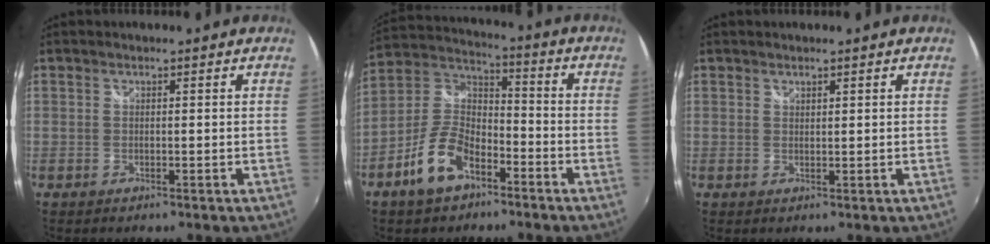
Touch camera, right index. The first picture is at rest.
{"total": 12.0, "force": [-6.7, 6.4, 7.6], "torque": [-0.161, 0.014, -0.120]}
{"total": 0.7, "force": [0.7, 0.1, 0.1], "torque": [-0.001, 0.000, 0.013]}